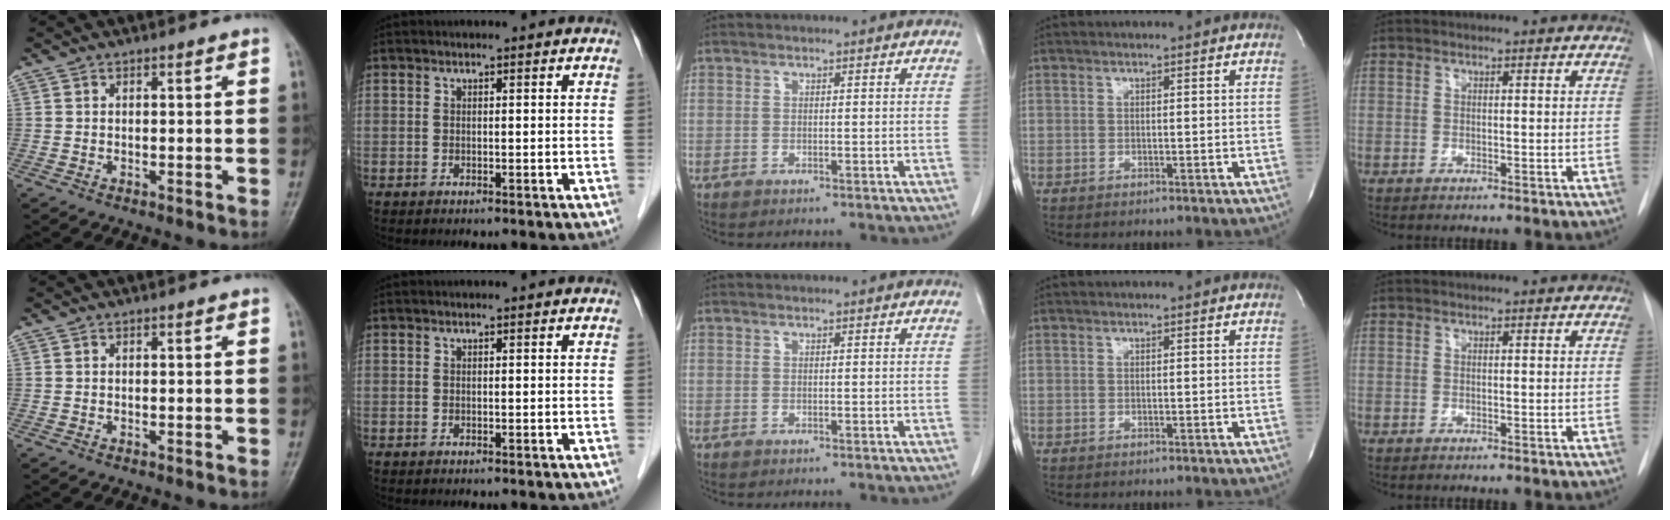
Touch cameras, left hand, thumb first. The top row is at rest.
{}